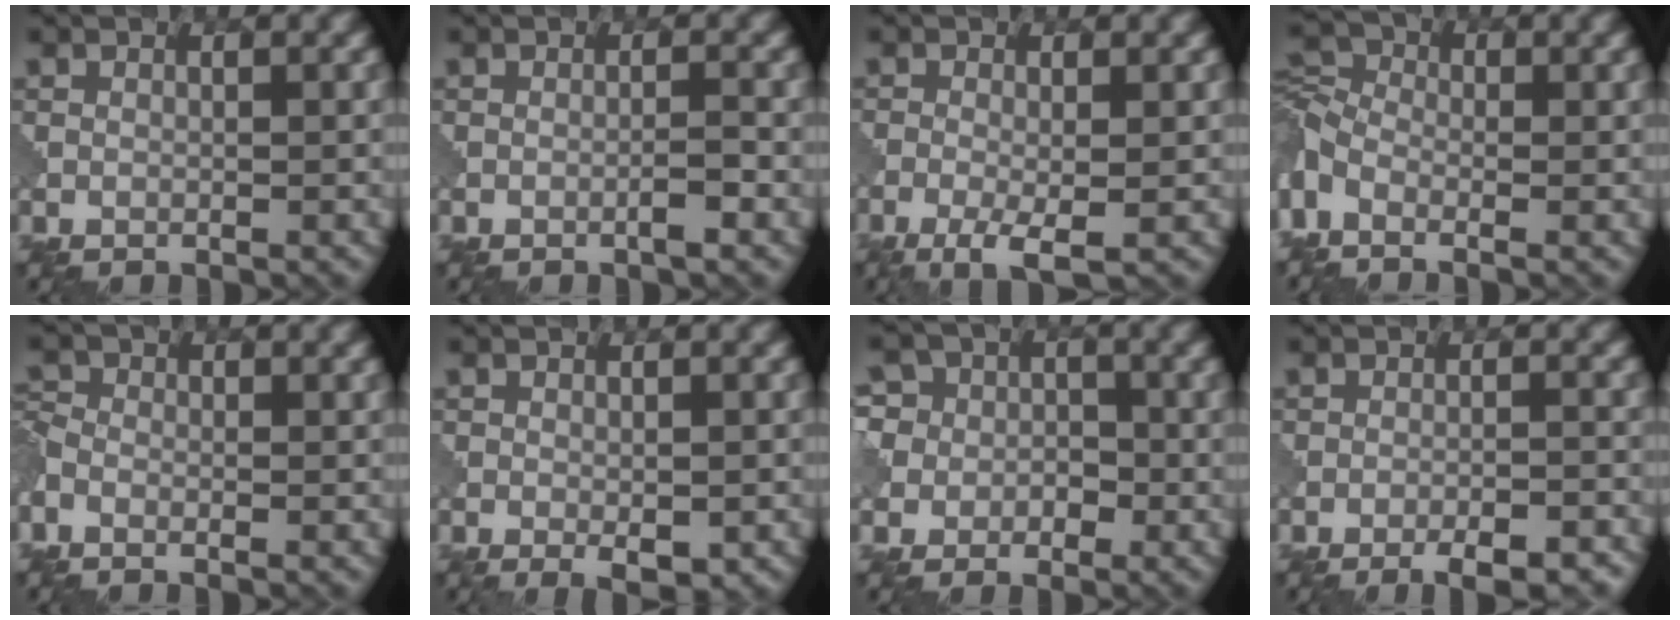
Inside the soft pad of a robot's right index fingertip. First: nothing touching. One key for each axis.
{"total": 1.1, "fx": -1.0, "fy": -0.3, "fz": 0.5, "tx": -0.008, "ty": 0.005, "tz": -0.019}
{"total": 3.1, "fx": -1.8, "fy": 0.5, "fz": 2.5, "tx": -0.053, "ty": -0.007, "tz": -0.031}
{"total": 3.5, "fx": -1.9, "fy": 2.2, "fz": 2.1, "tx": -0.062, "ty": -0.007, "tz": -0.049}
{"total": 1.8, "fx": -0.8, "fy": 1.3, "fz": 1.0, "tx": -0.031, "ty": 0.002, "tz": -0.034}
{"total": 1.7, "fx": -1.1, "fy": 0.1, "fz": 1.3, "tx": -0.027, "ty": -0.009, "tz": -0.010}
{"total": 4.8, "fx": -0.8, "fy": 4.7, "fz": 0.4, "tx": -0.005, "ty": 0.024, "tz": -0.049}
{"total": 5.0, "fx": -4.2, "fy": 1.1, "fz": 2.5, "tx": -0.017, "ty": 0.005, "tz": -0.050}